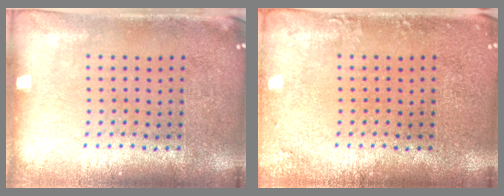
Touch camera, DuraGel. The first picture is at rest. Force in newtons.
{"total": 1.3, "press": 1.3, "slide": 0.0}